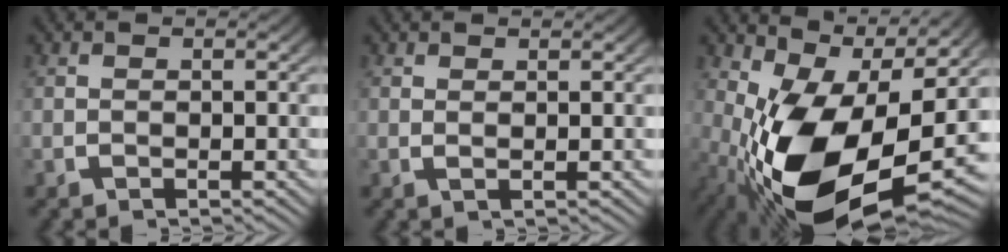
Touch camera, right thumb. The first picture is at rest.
{"total": 0.8, "force": [0.6, 0.0, 0.5], "torque": [-0.010, -0.004, 0.013]}
{"total": 17.0, "force": [-1.8, 9.4, 14.0], "torque": [-0.274, -0.079, 0.011]}